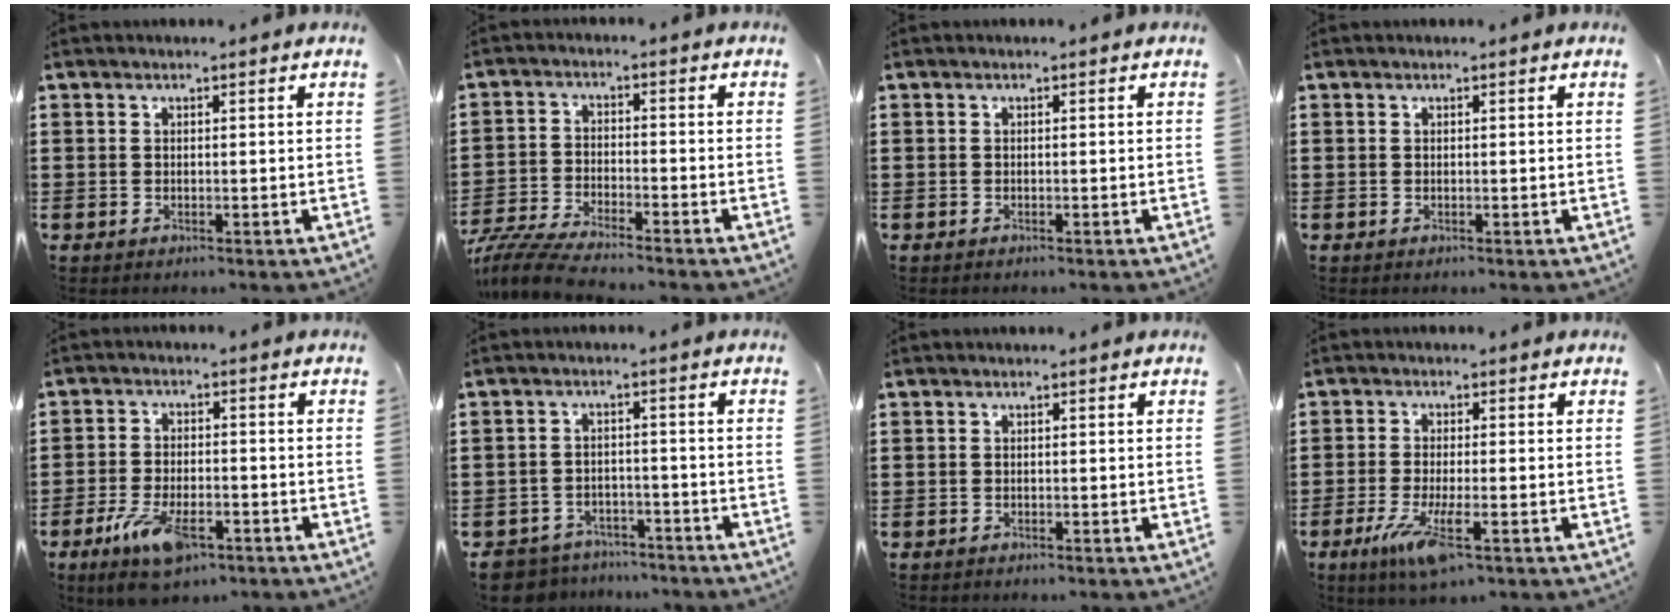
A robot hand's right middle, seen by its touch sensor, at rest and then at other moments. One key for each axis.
{"total": 5.7, "fx": -5.5, "fy": 0.4, "fz": 1.6, "tx": -0.045, "ty": -0.004, "tz": -0.109}
{"total": 0.0}
{"total": 0.0}
{"total": 7.8, "fx": -4.3, "fy": 3.1, "fz": 5.8, "tx": -0.121, "ty": -0.005, "tz": -0.077}
{"total": 4.8, "fx": -4.7, "fy": 1.0, "fz": 0.0, "tx": -0.016, "ty": 0.006, "tz": -0.102}
{"total": 0.6, "fx": -0.5, "fy": 0.3, "fz": -0.1, "tx": 0.000, "ty": 0.001, "tz": -0.011}
{"total": 6.5, "fx": -2.8, "fy": 1.2, "fz": 5.8, "tx": -0.125, "ty": -0.020, "tz": -0.050}